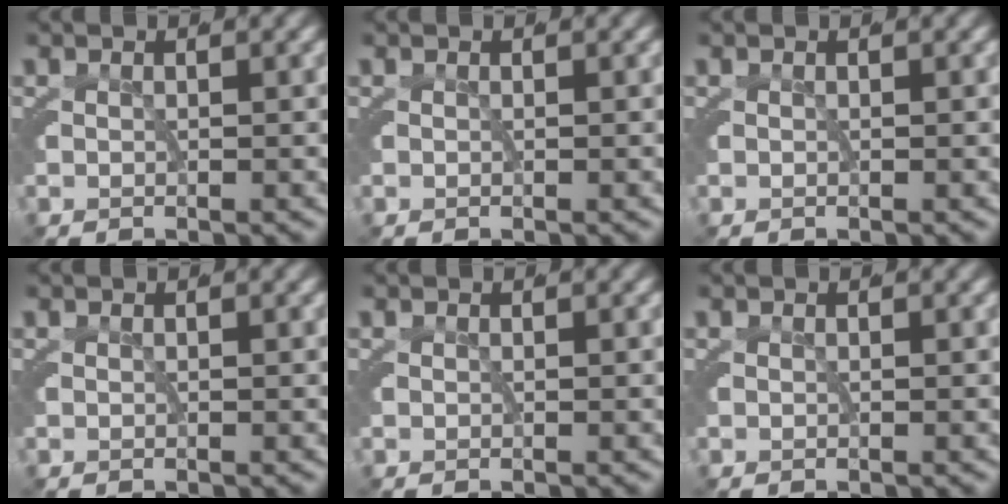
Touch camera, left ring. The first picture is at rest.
{"total": 0.0}
{"total": 0.0}
{"total": 0.0}
{"total": 0.0}
{"total": 0.0}